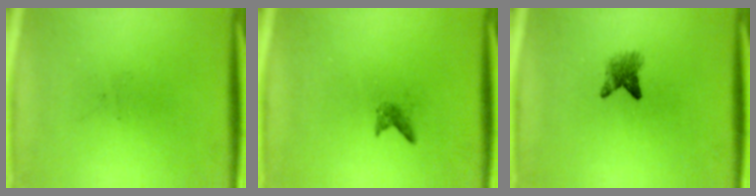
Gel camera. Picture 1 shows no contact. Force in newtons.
{"total": 0.9}
{"total": 2.7}